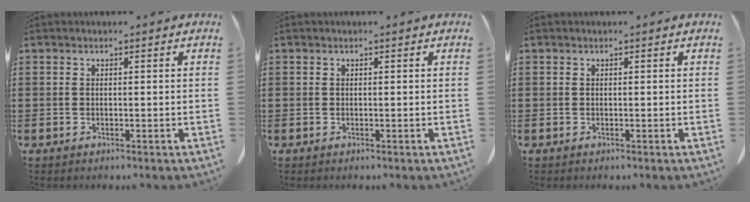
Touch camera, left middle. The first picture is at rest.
{"total": 0.0}
{"total": 0.0}